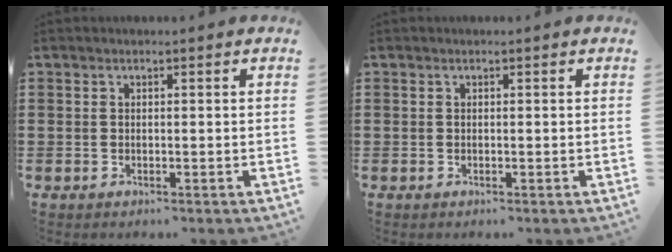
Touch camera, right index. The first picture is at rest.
{"total": 0.0}